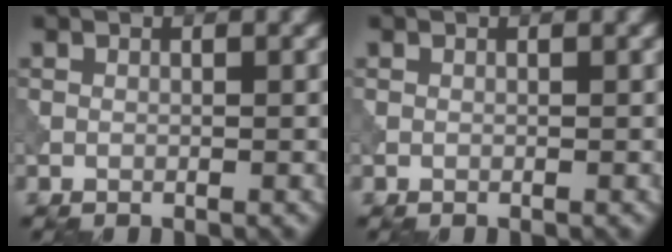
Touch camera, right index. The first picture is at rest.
{"total": 0.0}